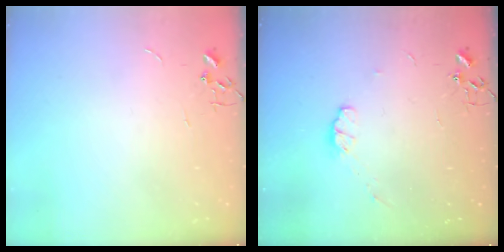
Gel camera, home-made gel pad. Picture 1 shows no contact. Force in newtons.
{"total": 5.2, "press": 5.1, "slide": 0.8}